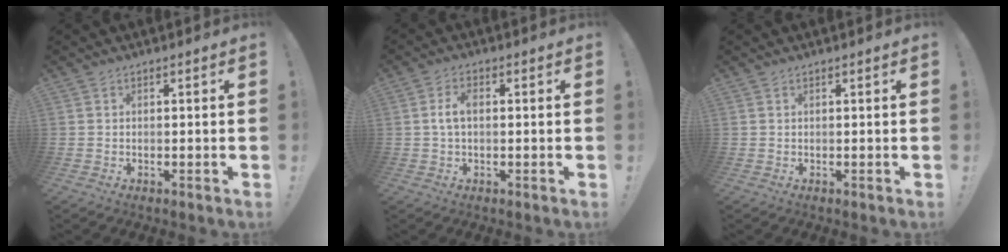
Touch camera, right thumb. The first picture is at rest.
{"total": 4.2, "force": [0.3, 2.4, 3.5], "torque": [-0.060, 0.010, 0.004]}
{"total": 0.0}